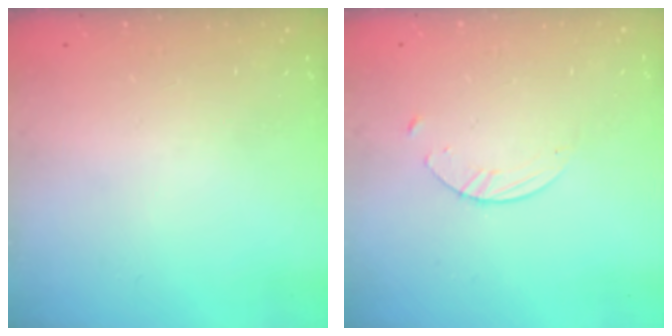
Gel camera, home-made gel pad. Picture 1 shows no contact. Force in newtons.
{"total": 2.7, "press": 2.6, "slide": 0.3}